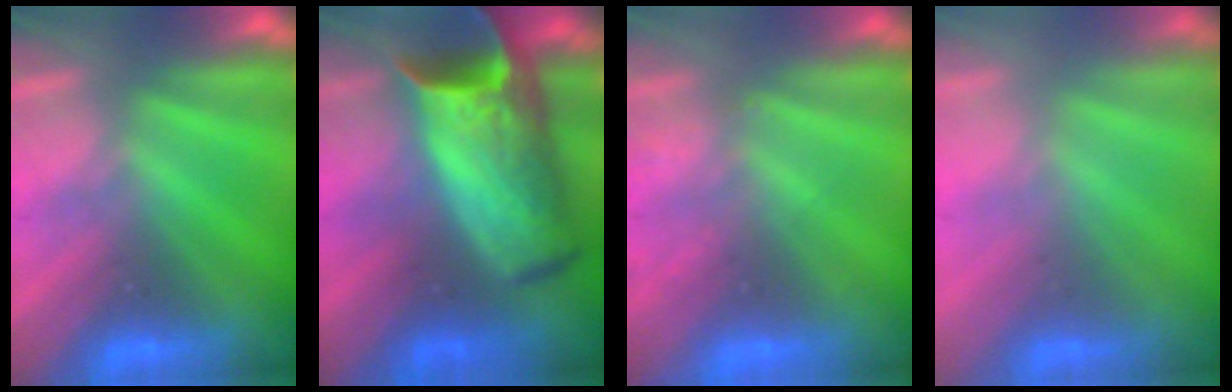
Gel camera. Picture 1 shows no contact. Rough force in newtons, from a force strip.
{"total": 8.9}
{"total": 2.1}
{"total": 2.0}